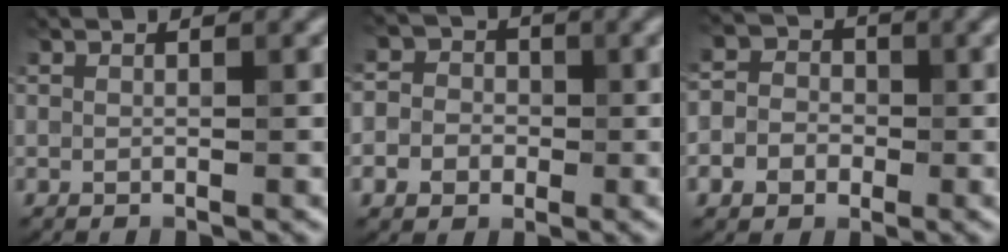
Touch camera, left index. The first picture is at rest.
{"total": 5.1, "force": [-0.7, 4.8, 1.7], "torque": [-0.006, 0.016, -0.042]}
{"total": 4.6, "force": [-1.2, 4.1, 1.7], "torque": [-0.006, 0.006, -0.042]}